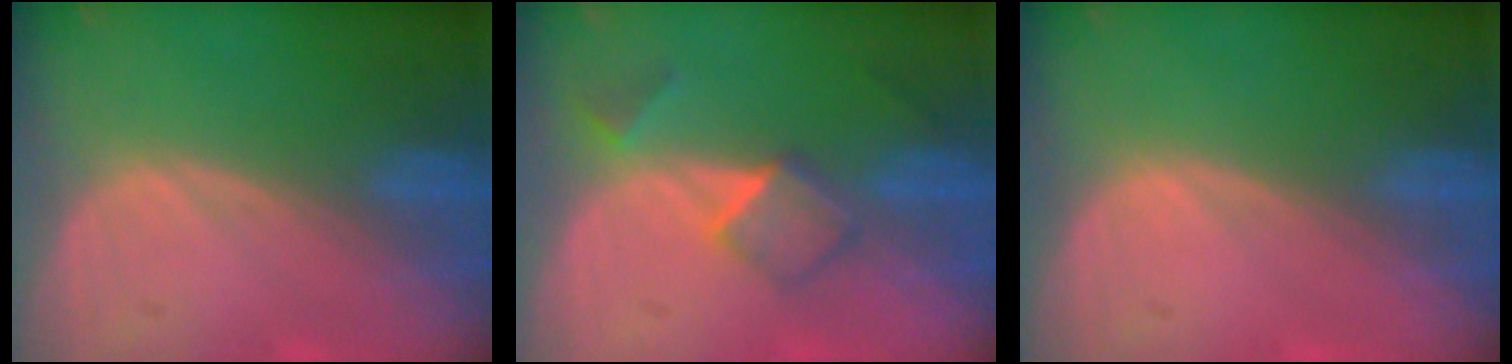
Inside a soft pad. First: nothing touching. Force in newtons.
{"total": 5.1, "press": 4.4, "slide": 2.5}
{"total": 0.0}